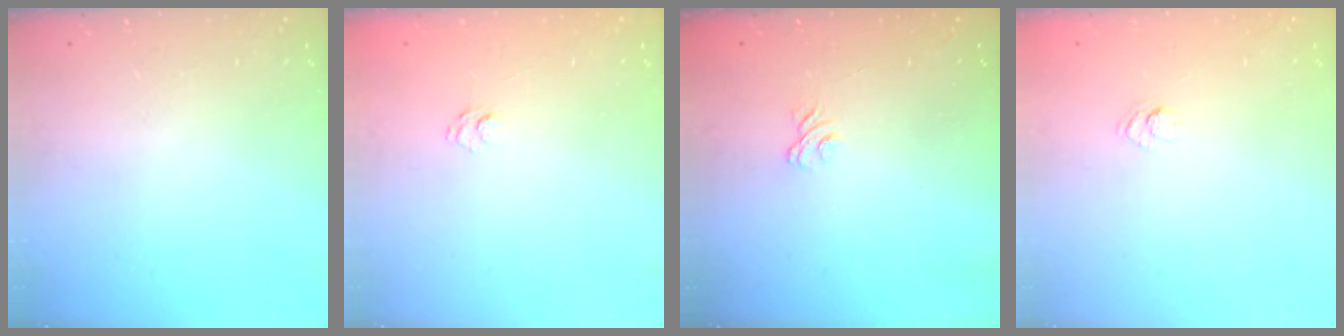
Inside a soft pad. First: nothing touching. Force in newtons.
{"total": 5.8, "press": 5.7, "slide": 1.1}
{"total": 1.9, "press": 1.5, "slide": 1.1}
{"total": 3.6, "press": 3.4, "slide": 1.3}